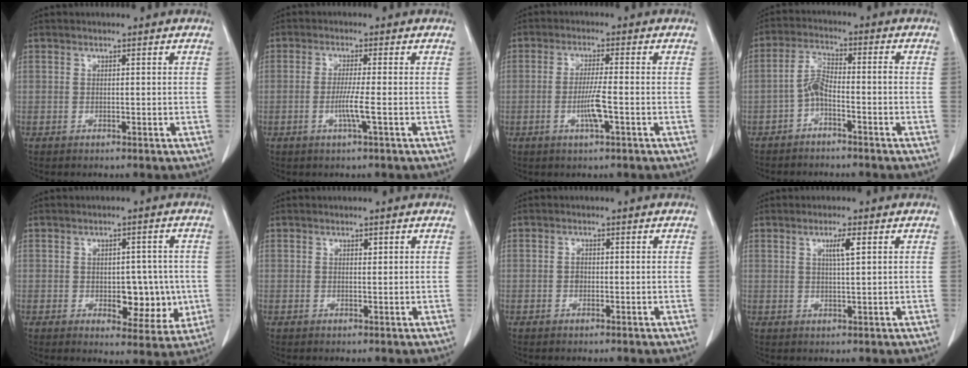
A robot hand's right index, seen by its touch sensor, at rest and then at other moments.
{"total": 3.5, "force": [-0.9, -0.6, 3.3], "torque": [-0.068, -0.007, -0.019]}
{"total": 4.6, "force": [-1.3, 0.0, 4.4], "torque": [-0.085, -0.007, -0.025]}
{"total": 4.3, "force": [-2.0, 1.2, 3.6], "torque": [-0.078, 0.017, -0.042]}
{"total": 7.5, "force": [-0.8, 4.2, 6.2], "torque": [-0.062, 0.005, -0.001]}
{"total": 0.6, "force": [0.3, 0.3, 0.5], "torque": [-0.007, -0.002, 0.005]}
{"total": 1.0, "force": [-0.2, 0.8, 0.6], "torque": [-0.011, 0.003, -0.004]}
{"total": 2.9, "force": [1.2, 0.0, 2.7], "torque": [-0.047, -0.001, 0.019]}